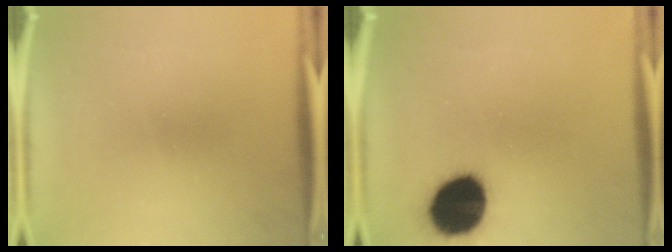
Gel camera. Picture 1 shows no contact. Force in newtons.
{"total": 17.2}